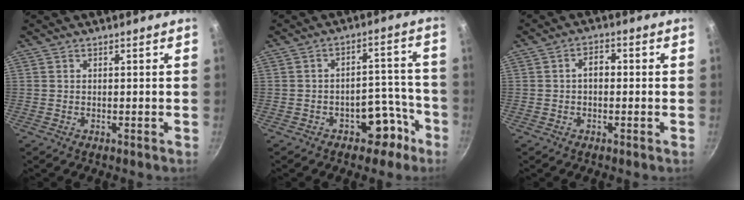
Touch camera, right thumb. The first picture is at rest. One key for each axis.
{"total": 8.0, "fx": -4.7, "fy": 4.9, "fz": 4.2, "tx": -0.022, "ty": 0.061, "tz": -0.065}
{"total": 3.1, "fx": -0.1, "fy": 2.0, "fz": 2.3, "tx": -0.025, "ty": 0.015, "tz": -0.008}